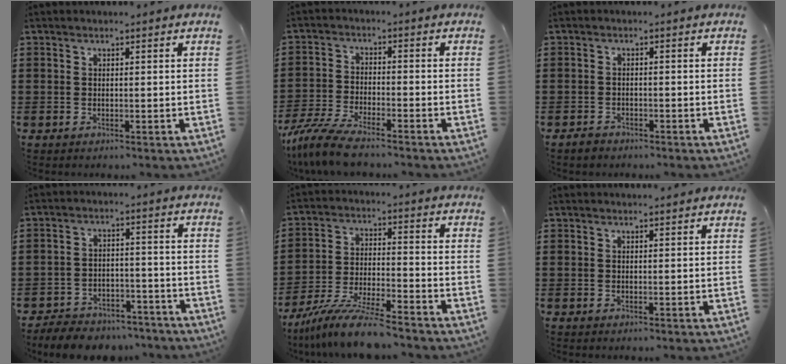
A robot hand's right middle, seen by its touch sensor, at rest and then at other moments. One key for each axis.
{"total": 6.4, "fx": -5.7, "fy": 0.7, "fz": 2.8, "tx": -0.084, "ty": -0.017, "tz": -0.116}
{"total": 1.4, "fx": -1.2, "fy": 0.6, "fz": 0.0, "tx": -0.006, "ty": 0.000, "tz": -0.027}
{"total": 5.9, "fx": -5.7, "fy": 1.4, "fz": 0.5, "tx": -0.016, "ty": 0.011, "tz": -0.116}
{"total": 9.7, "fx": -8.7, "fy": 0.6, "fz": 4.3, "tx": -0.087, "ty": 0.006, "tz": -0.171}
{"total": 0.7, "fx": 0.7, "fy": -0.1, "fz": 0.0, "tx": 0.000, "ty": -0.002, "tz": 0.014}